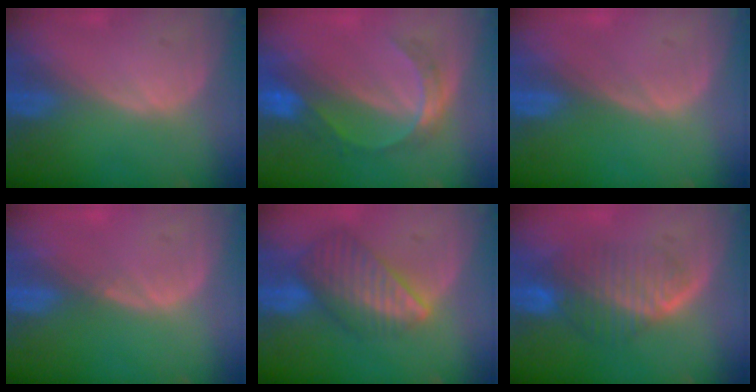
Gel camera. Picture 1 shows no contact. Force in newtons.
{"total": 6.1, "press": 5.3, "slide": 3.1}
{"total": 0.0}
{"total": 0.6, "press": 0.5, "slide": 0.4}
{"total": 8.2, "press": 7.3, "slide": 3.7}
{"total": 7.4, "press": 6.8, "slide": 3.0}